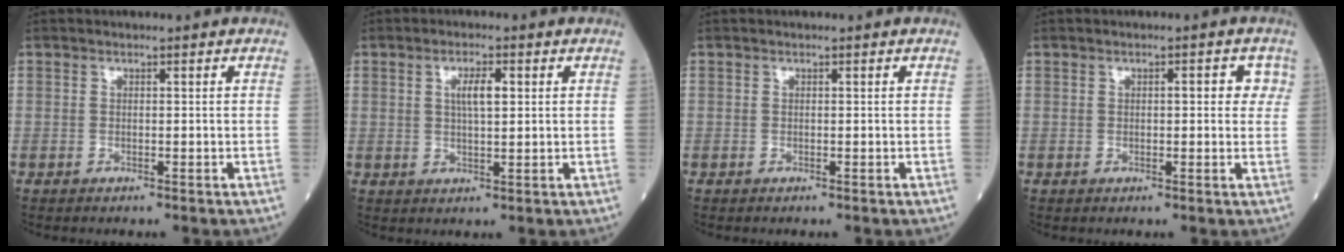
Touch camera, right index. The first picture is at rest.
{"total": 3.6, "force": [1.0, 0.8, 3.4], "torque": [-0.062, 0.003, 0.018]}
{"total": 0.0}
{"total": 3.3, "force": [0.8, 1.5, 2.8], "torque": [-0.028, 0.012, 0.004]}